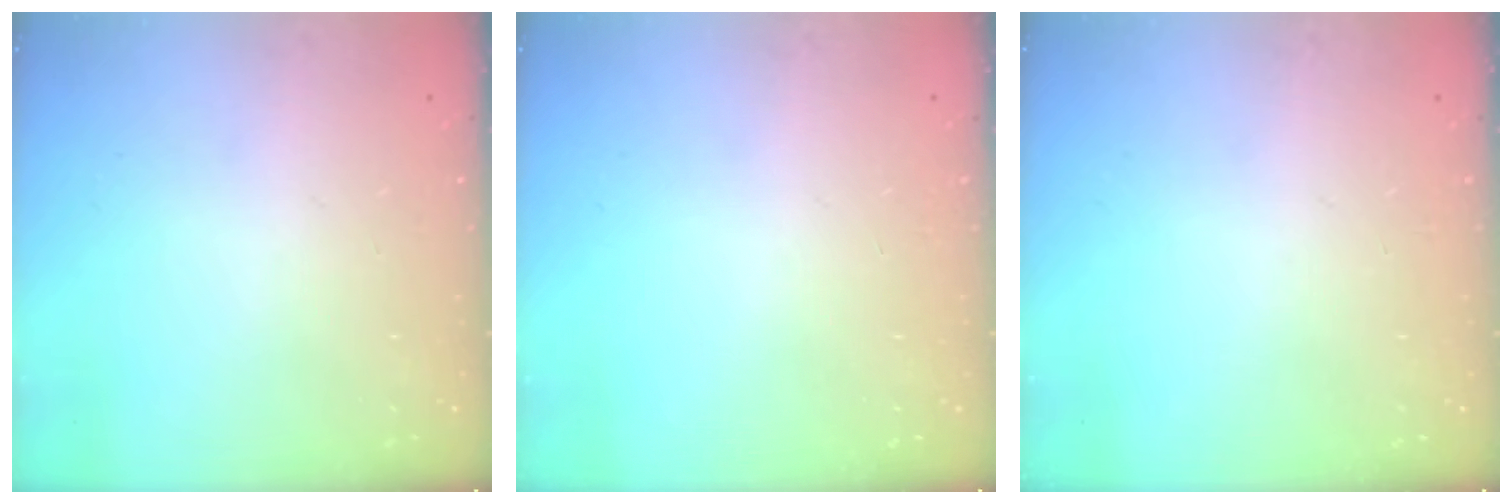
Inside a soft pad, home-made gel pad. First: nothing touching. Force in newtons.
{"total": 0.0}
{"total": 0.0}